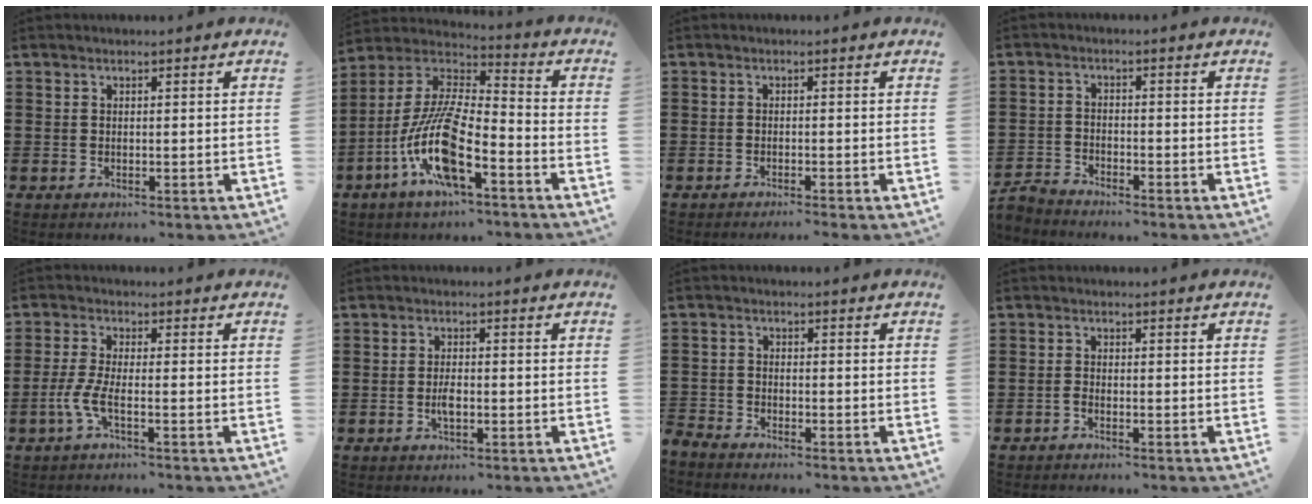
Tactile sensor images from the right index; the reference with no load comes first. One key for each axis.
{"total": 13.0, "fx": -6.5, "fy": 3.3, "fz": 10.8, "tx": -0.258, "ty": -0.018, "tz": -0.139}
{"total": 0.8, "fx": -0.8, "fy": -0.2, "fz": 0.3, "tx": -0.006, "ty": -0.001, "tz": -0.015}
{"total": 2.8, "fx": -2.7, "fy": 0.3, "fz": 0.2, "tx": -0.015, "ty": 0.002, "tz": -0.060}
{"total": 4.0, "fx": -1.6, "fy": 0.8, "fz": 3.6, "tx": -0.090, "ty": -0.011, "tz": -0.038}
{"total": 2.8, "fx": -0.8, "fy": 1.1, "fz": 2.5, "tx": -0.053, "ty": -0.001, "tz": -0.017}
{"total": 2.5, "fx": -2.5, "fy": 0.2, "fz": -0.2, "tx": -0.011, "ty": -0.001, "tz": -0.056}
{"total": 0.8, "fx": -0.7, "fy": 0.2, "fz": 0.4, "tx": -0.010, "ty": -0.003, "tz": -0.012}